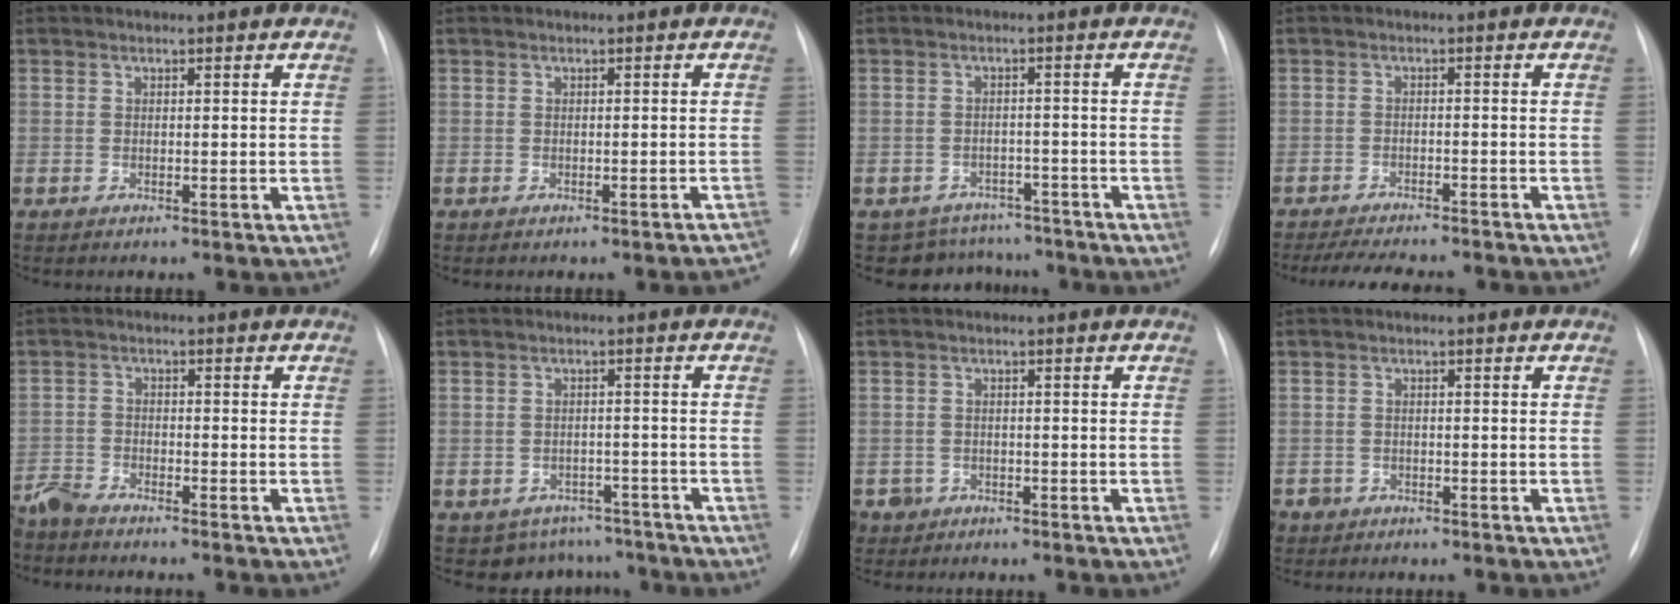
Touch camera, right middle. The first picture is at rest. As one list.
[{"total": 3.2, "force": [-3.1, 0.5, 0.8], "torque": [0.003, -0.003, -0.030]}, {"total": 6.8, "force": [-5.9, 3.3, -0.7], "torque": [0.016, 0.025, -0.073]}, {"total": 10.1, "force": [-9.1, 1.8, 4.0], "torque": [-0.060, -0.005, -0.126]}, {"total": 5.7, "force": [-5.4, 0.5, 1.6], "torque": [-0.028, -0.018, -0.102]}, {"total": 6.2, "force": [-5.1, 3.6, -0.5], "torque": [0.021, 0.025, -0.062]}, {"total": 3.5, "force": [-2.1, 2.8, -0.1], "torque": [0.001, 0.006, -0.036]}, {"total": 2.8, "force": [-1.9, 2.1, 0.0], "torque": [-0.004, 0.005, -0.035]}]